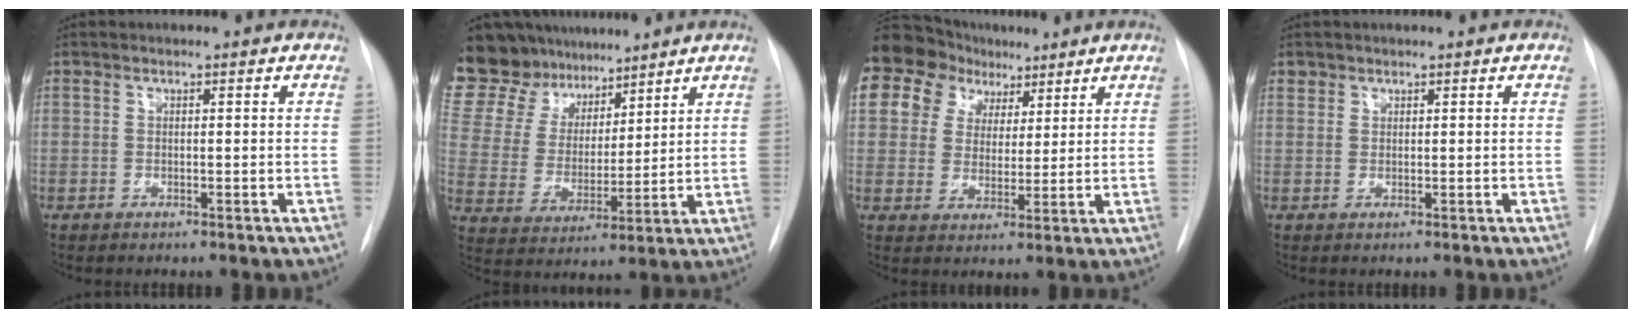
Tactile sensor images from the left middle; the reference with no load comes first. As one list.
[{"total": 16.7, "force": [14.4, 6.7, 5.1], "torque": [-0.103, 0.035, 0.271]}, {"total": 19.6, "force": [10.1, 15.4, 6.8], "torque": [-0.196, 0.085, 0.193]}, {"total": 0.9, "force": [0.6, 0.6, -0.1], "torque": [0.008, 0.003, 0.008]}]